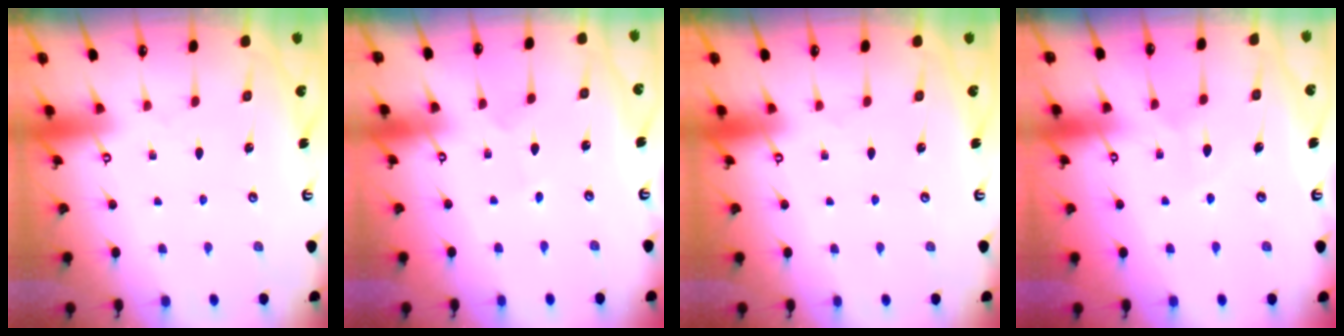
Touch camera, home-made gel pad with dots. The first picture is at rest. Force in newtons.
{"total": 1.2, "press": 1.2, "slide": 0.1}
{"total": 0.0}
{"total": 5.1, "press": 5.1, "slide": 0.6}